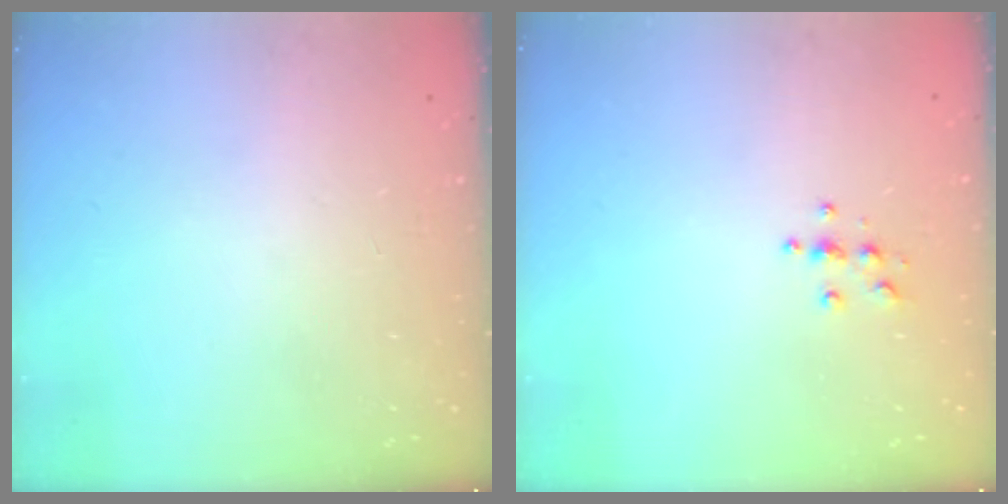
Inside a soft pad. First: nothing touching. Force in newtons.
{"total": 3.9, "press": 3.9, "slide": 0.4}